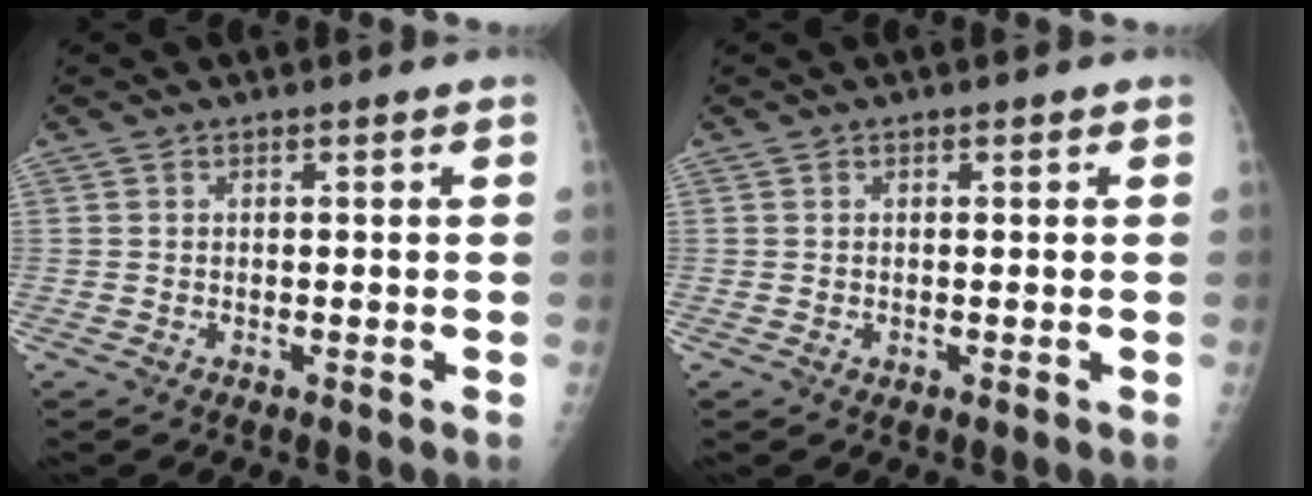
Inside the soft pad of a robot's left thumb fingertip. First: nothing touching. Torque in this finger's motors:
{"motor_torque": [-0.40, -0.12, 0.00, -0.15, 0.00]}